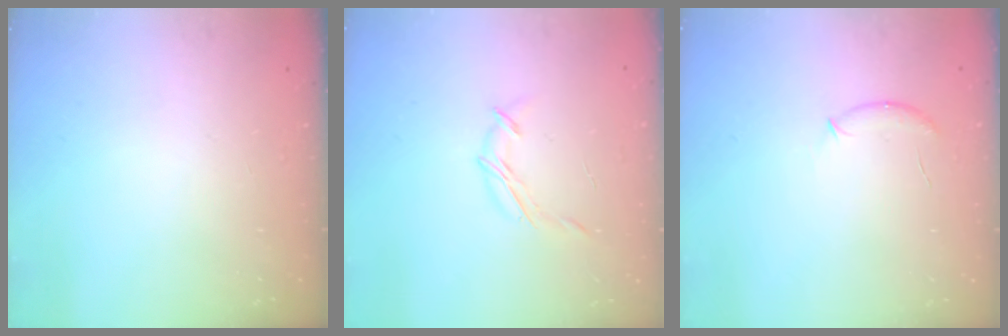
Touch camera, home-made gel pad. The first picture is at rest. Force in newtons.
{"total": 6.4, "press": 6.3, "slide": 0.9}
{"total": 7.4, "press": 7.2, "slide": 1.9}